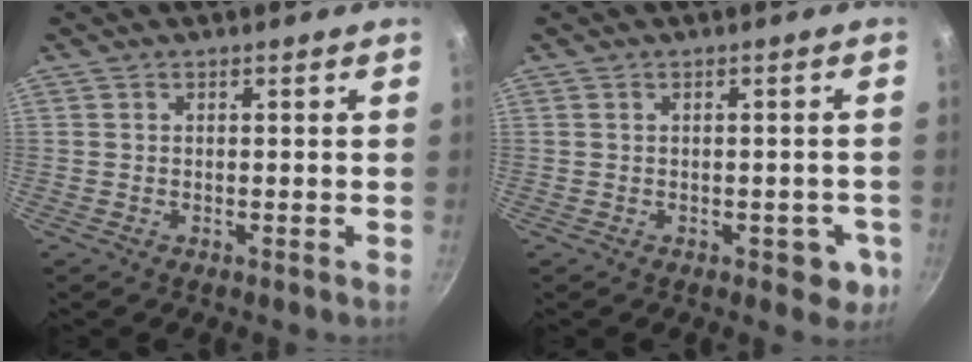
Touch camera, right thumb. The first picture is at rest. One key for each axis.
{"total": 4.4, "fx": -1.3, "fy": 2.7, "fz": 3.2, "tx": -0.005, "ty": 0.013, "tz": -0.009}